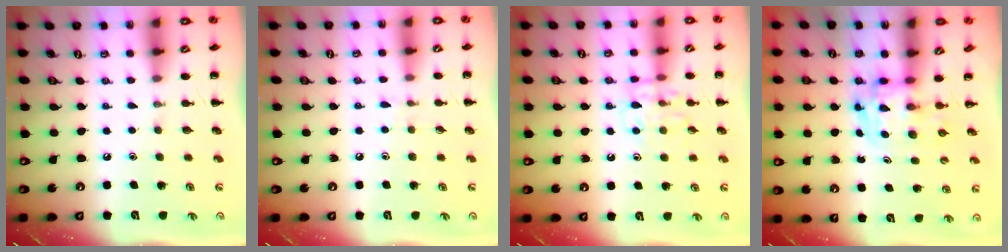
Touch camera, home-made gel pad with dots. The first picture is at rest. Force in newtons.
{"total": 4.4, "press": 4.0, "slide": 1.8}
{"total": 9.7, "press": 9.7, "slide": 0.6}
{"total": 3.6, "press": 3.6, "slide": 0.6}